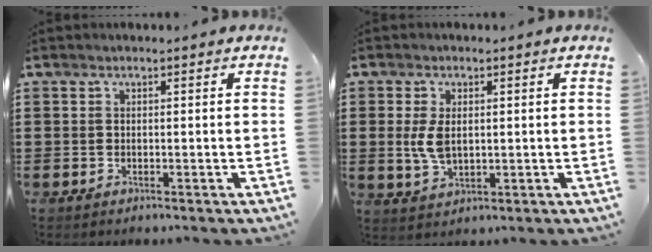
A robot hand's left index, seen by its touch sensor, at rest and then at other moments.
{"total": 4.8, "force": [0.5, 2.7, 3.9], "torque": [-0.103, 0.000, 0.001]}